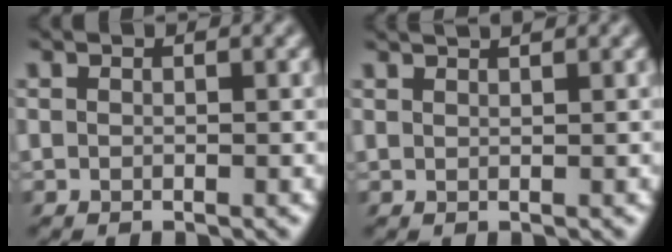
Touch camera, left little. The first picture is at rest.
{"total": 1.7, "force": [1.6, -0.3, 0.5], "torque": [-0.012, 0.016, 0.026]}